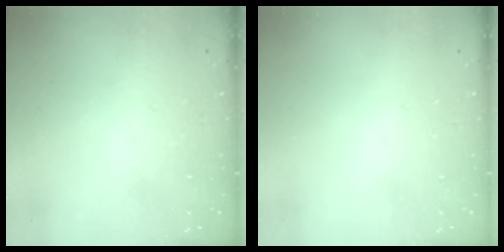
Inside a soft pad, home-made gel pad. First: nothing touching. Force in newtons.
{"total": 0.0}